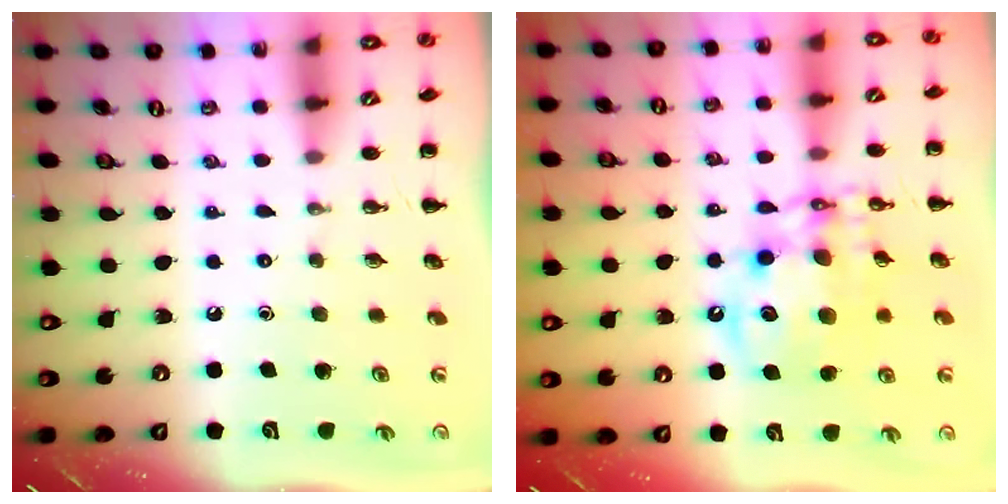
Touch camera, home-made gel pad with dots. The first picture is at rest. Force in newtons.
{"total": 14.1, "press": 13.7, "slide": 3.3}